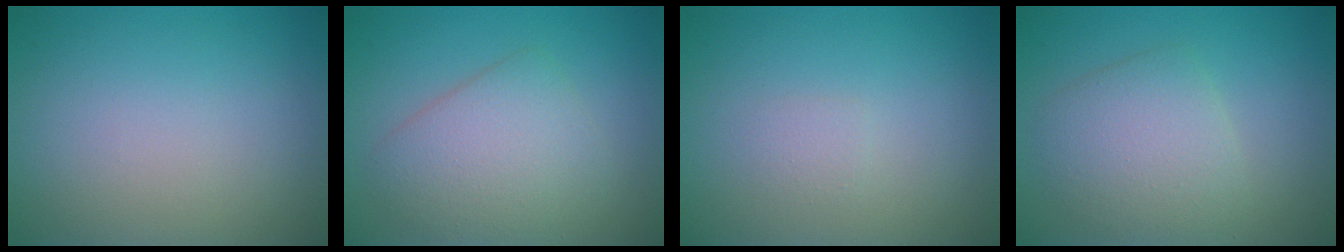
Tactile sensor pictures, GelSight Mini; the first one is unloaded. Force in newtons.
{"total": 4.6, "press": 4.6, "slide": 0.1}
{"total": 0.8, "press": 0.8, "slide": 0.1}
{"total": 4.1, "press": 4.1, "slide": 0.2}